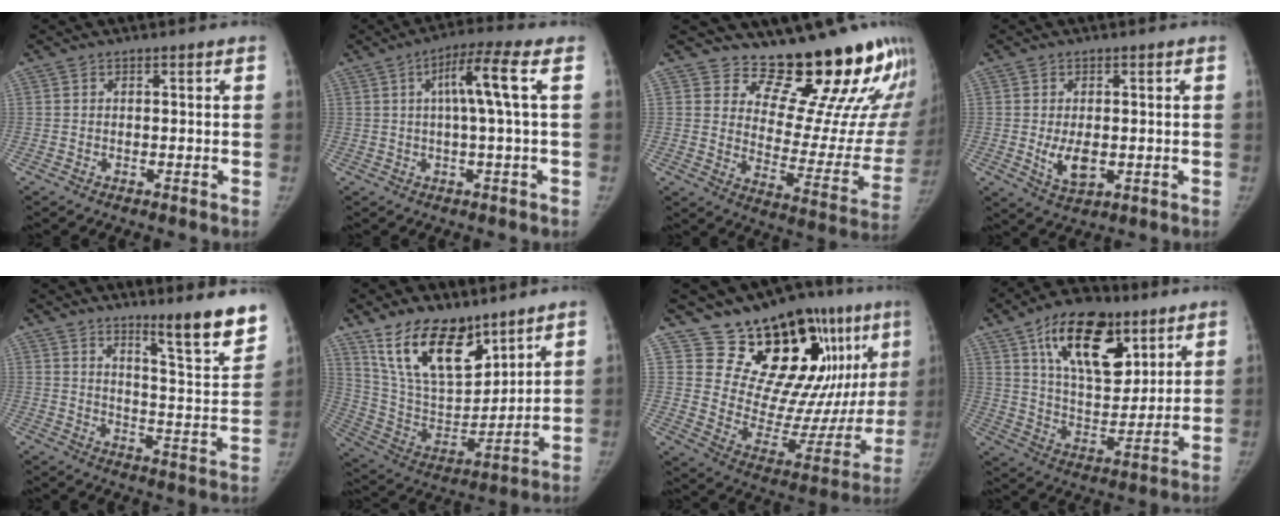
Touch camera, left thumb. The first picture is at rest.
{"total": 7.6, "force": [1.6, -0.4, 7.4], "torque": [-0.147, 0.014, 0.026]}
{"total": 19.8, "force": [17.7, 5.4, 7.1], "torque": [-0.035, -0.168, 0.233]}
{"total": 5.8, "force": [-0.8, 3.4, 4.6], "torque": [-0.072, -0.009, -0.004]}
{"total": 13.2, "force": [9.5, 1.5, 9.0], "torque": [-0.094, -0.076, 0.141]}
{"total": 18.6, "force": [12.6, 8.9, 10.5], "torque": [-0.141, -0.068, 0.246]}
{"total": 24.6, "force": [14.7, 10.5, 16.7], "torque": [-0.181, -0.083, 0.238]}
{"total": 20.3, "force": [10.4, 10.7, 13.7], "torque": [-0.176, -0.044, 0.179]}